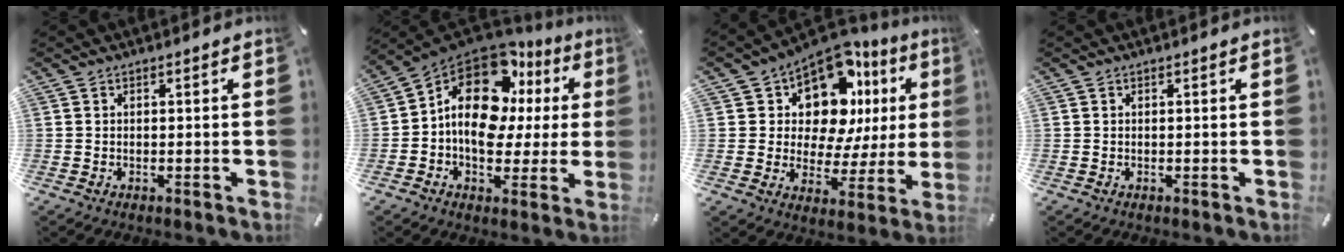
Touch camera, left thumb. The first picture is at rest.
{"total": 17.3, "force": [5.0, 11.9, 11.6], "torque": [-0.189, -0.030, 0.087]}
{"total": 14.4, "force": [8.0, 8.7, 8.1], "torque": [-0.128, -0.069, 0.141]}
{"total": 0.0}